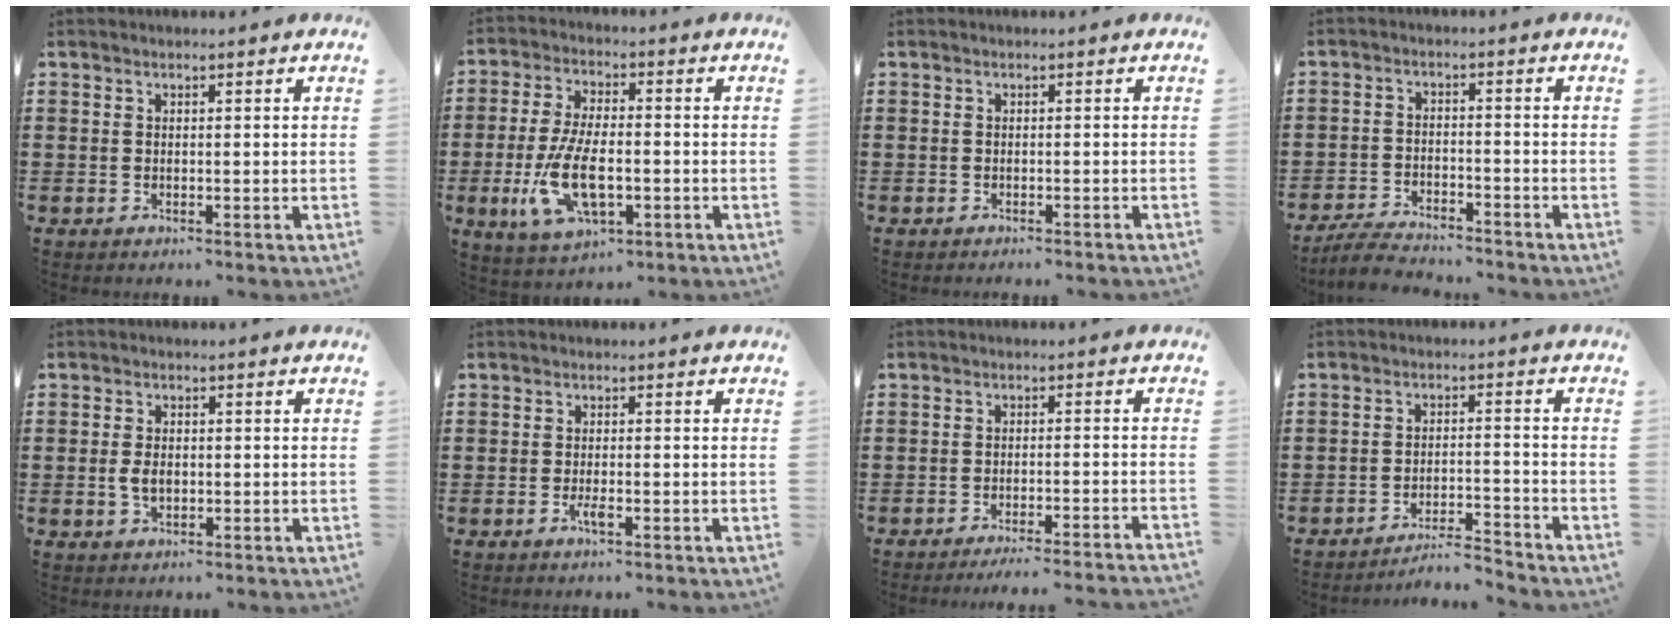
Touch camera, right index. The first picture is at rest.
{"total": 10.5, "force": [-2.9, 4.7, 8.9], "torque": [-0.201, -0.012, -0.055]}
{"total": 0.6, "force": [-0.6, -0.1, 0.2], "torque": [-0.005, -0.002, -0.012]}
{"total": 4.7, "force": [-4.6, 0.5, 1.0], "torque": [-0.024, 0.006, -0.093]}
{"total": 2.7, "force": [-0.3, 1.6, 2.1], "torque": [-0.049, 0.002, -0.009]}
{"total": 2.1, "force": [-0.9, 0.5, 1.8], "torque": [-0.047, -0.006, -0.021]}
{"total": 2.8, "force": [-2.6, -0.5, 0.8], "torque": [-0.016, -0.003, -0.054]}
{"total": 4.3, "force": [-4.2, -0.1, 1.1], "torque": [-0.022, -0.004, -0.086]}